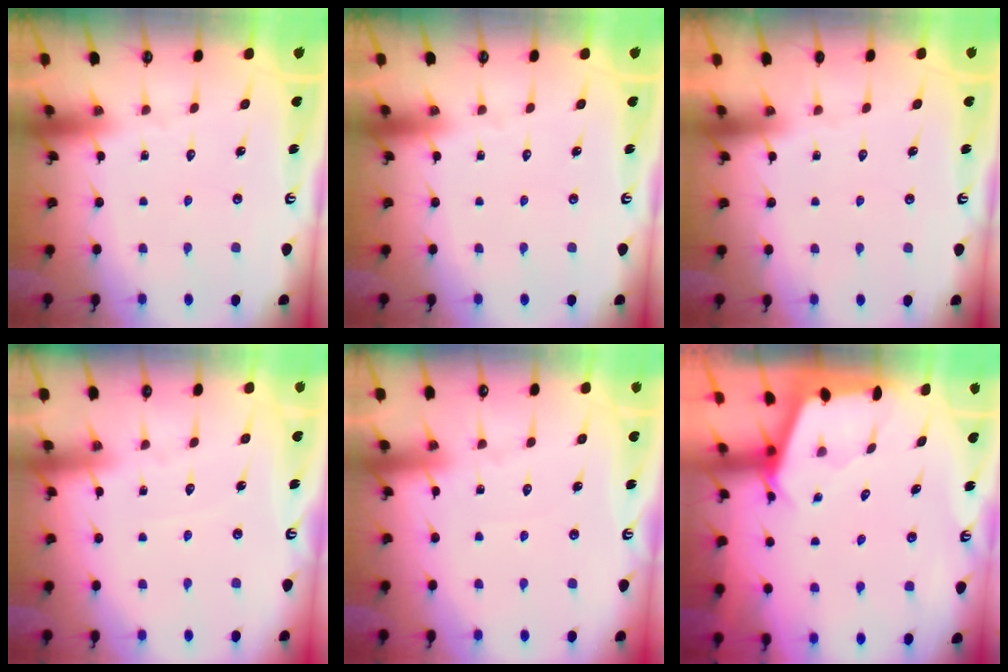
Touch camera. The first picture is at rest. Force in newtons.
{"total": 0.0}
{"total": 0.0}
{"total": 2.0, "press": 2.0, "slide": 0.3}
{"total": 2.4, "press": 2.4, "slide": 0.4}
{"total": 2.5, "press": 2.5, "slide": 0.3}